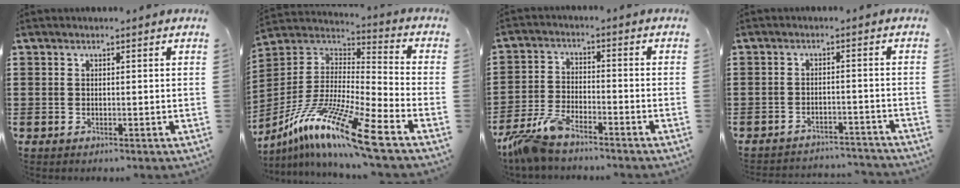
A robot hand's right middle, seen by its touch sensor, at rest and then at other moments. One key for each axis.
{"total": 13.8, "fx": -9.7, "fy": 0.7, "fz": 9.8, "tx": -0.208, "ty": -0.002, "tz": -0.192}
{"total": 6.5, "fx": -5.6, "fy": 1.3, "fz": 3.1, "tx": -0.089, "ty": -0.006, "tz": -0.114}
{"total": 2.9, "fx": -2.9, "fy": 0.1, "fz": 0.1, "tx": -0.007, "ty": 0.002, "tz": -0.061}